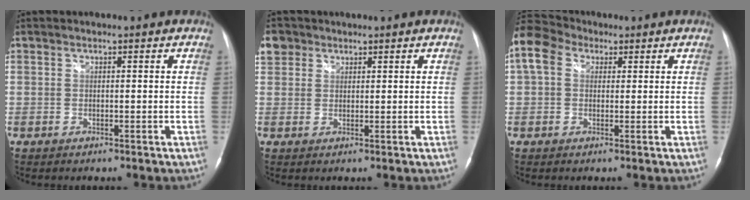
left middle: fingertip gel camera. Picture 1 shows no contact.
{"total": 4.1, "force": [2.4, 3.3, 0.7], "torque": [-0.016, 0.017, 0.047]}
{"total": 11.2, "force": [4.7, 8.3, 5.9], "torque": [-0.161, 0.059, 0.083]}